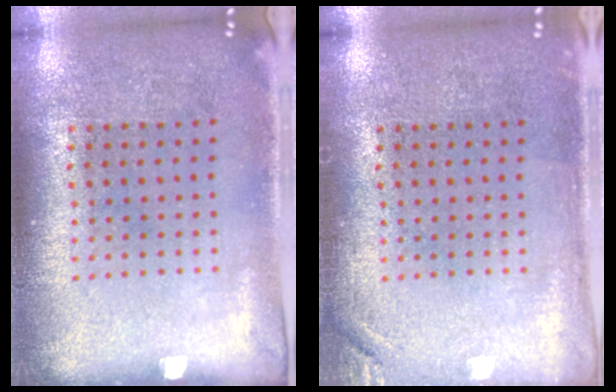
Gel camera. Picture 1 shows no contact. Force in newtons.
{"total": 1.3, "press": 1.3, "slide": 0.3}